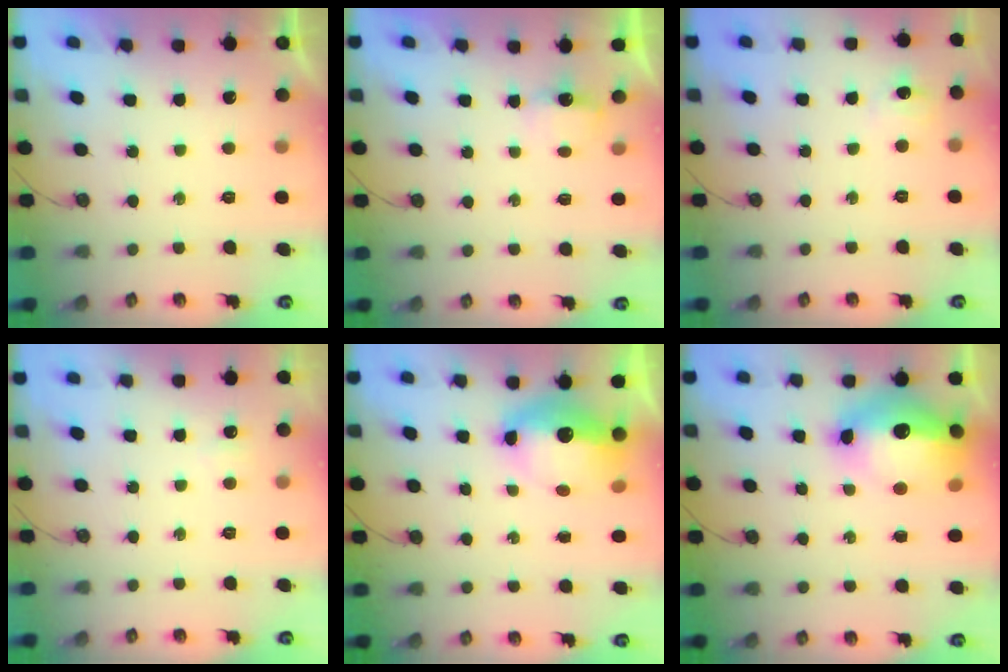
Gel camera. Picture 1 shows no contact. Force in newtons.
{"total": 3.3, "press": 3.2, "slide": 0.6}
{"total": 4.8, "press": 4.7, "slide": 0.7}
{"total": 2.7, "press": 2.7, "slide": 0.6}
{"total": 11.5, "press": 11.4, "slide": 1.5}
{"total": 18.6, "press": 18.5, "slide": 2.3}